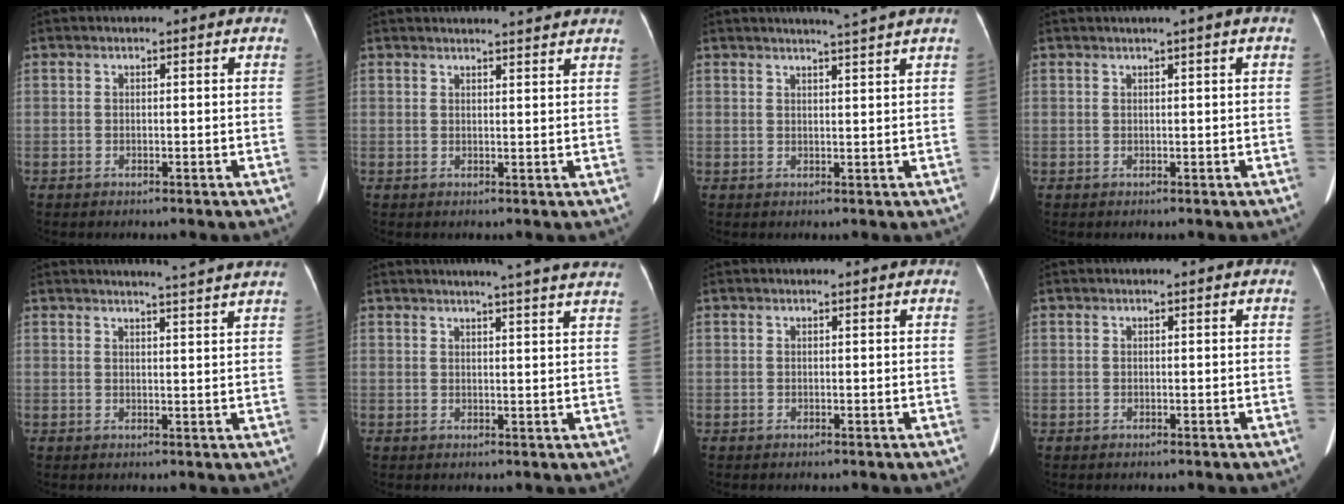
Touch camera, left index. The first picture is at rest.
{"total": 6.5, "force": [6.2, 0.0, 2.1], "torque": [-0.032, 0.013, 0.066]}
{"total": 4.5, "force": [3.8, -1.4, 1.8], "torque": [-0.027, -0.005, 0.049]}
{"total": 1.6, "force": [0.9, -0.5, 1.2], "torque": [-0.020, 0.001, 0.017]}
{"total": 7.2, "force": [6.7, -1.3, 2.4], "torque": [-0.034, -0.004, 0.069]}
{"total": 14.2, "force": [12.8, -0.1, 6.1], "torque": [-0.085, -0.010, 0.139]}
{"total": 1.3, "force": [1.2, 0.0, 0.3], "torque": [-0.010, 0.008, 0.014]}
{"total": 0.0}